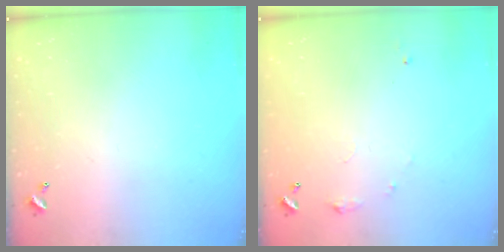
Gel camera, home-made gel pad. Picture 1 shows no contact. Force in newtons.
{"total": 5.9, "press": 5.9, "slide": 0.8}